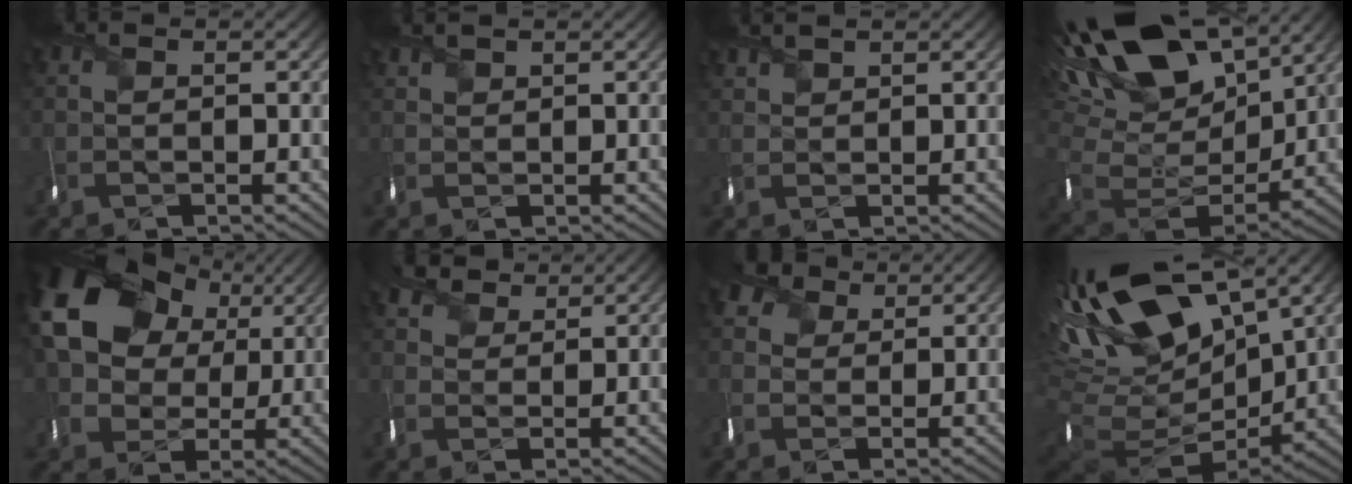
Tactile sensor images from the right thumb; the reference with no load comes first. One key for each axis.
{"total": 1.6, "fx": 1.0, "fy": -0.4, "fz": -1.2, "tx": 0.013, "ty": 0.005, "tz": 0.021}
{"total": 1.7, "fx": 1.4, "fy": -0.3, "fz": -1.0, "tx": 0.006, "ty": 0.005, "tz": 0.030}
{"total": 16.1, "fx": 8.8, "fy": 7.9, "fz": 10.9, "tx": -0.242, "ty": 0.031, "tz": 0.136}
{"total": 15.9, "fx": 5.9, "fy": 12.3, "fz": 8.2, "tx": -0.189, "ty": 0.042, "tz": 0.097}
{"total": 2.8, "fx": 2.4, "fy": 1.2, "fz": -0.6, "tx": 0.002, "ty": 0.006, "tz": 0.041}
{"total": 3.2, "fx": 2.1, "fy": 2.4, "fz": 0.0, "tx": -0.016, "ty": 0.009, "tz": 0.033}
{"total": 17.7, "fx": 5.9, "fy": 9.1, "fz": 14.0, "tx": -0.271, "ty": 0.027, "tz": 0.125}